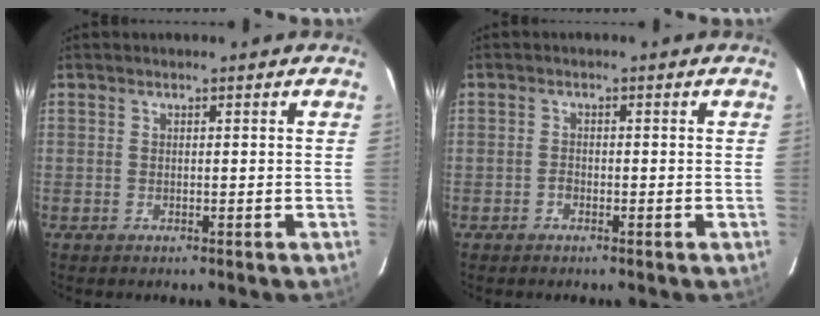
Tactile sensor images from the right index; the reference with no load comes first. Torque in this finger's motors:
{"motor_torque": [0.38, 0.14, 0.01, -0.02]}